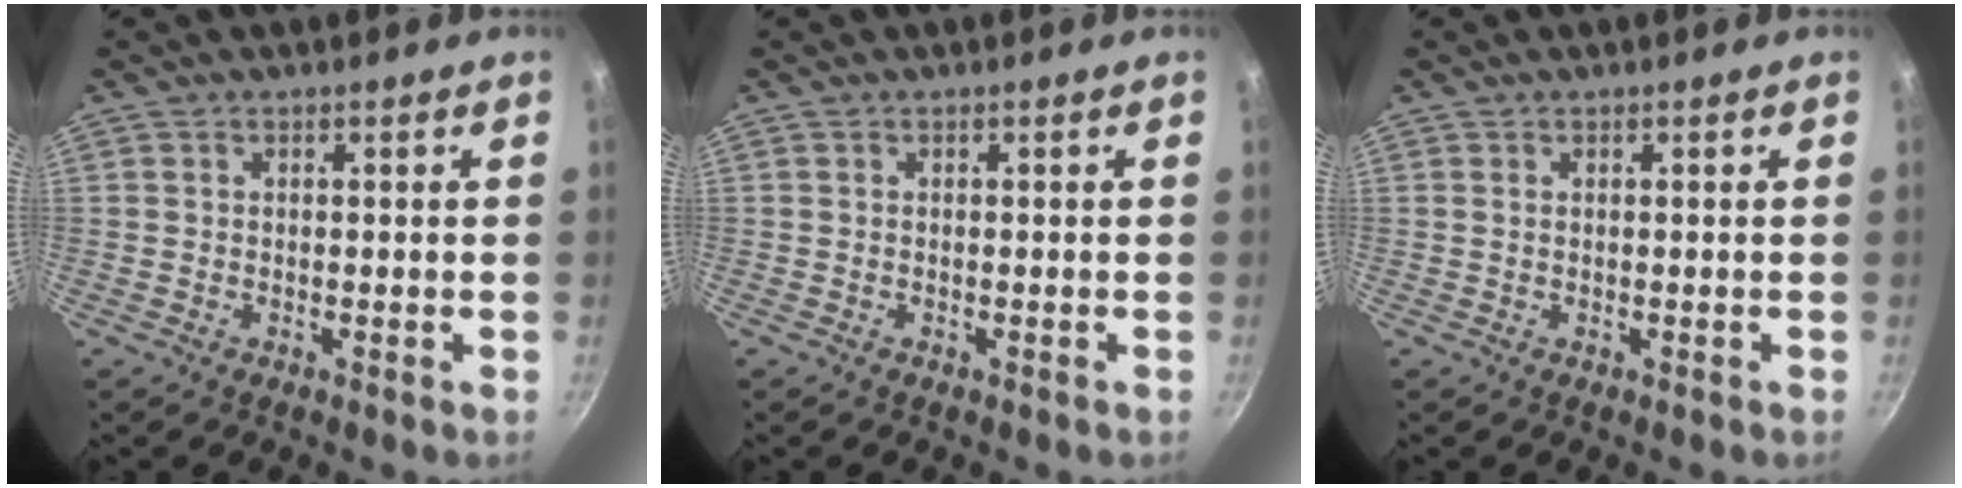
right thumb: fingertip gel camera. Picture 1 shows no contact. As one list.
[{"total": 0.0}, {"total": 0.0}]